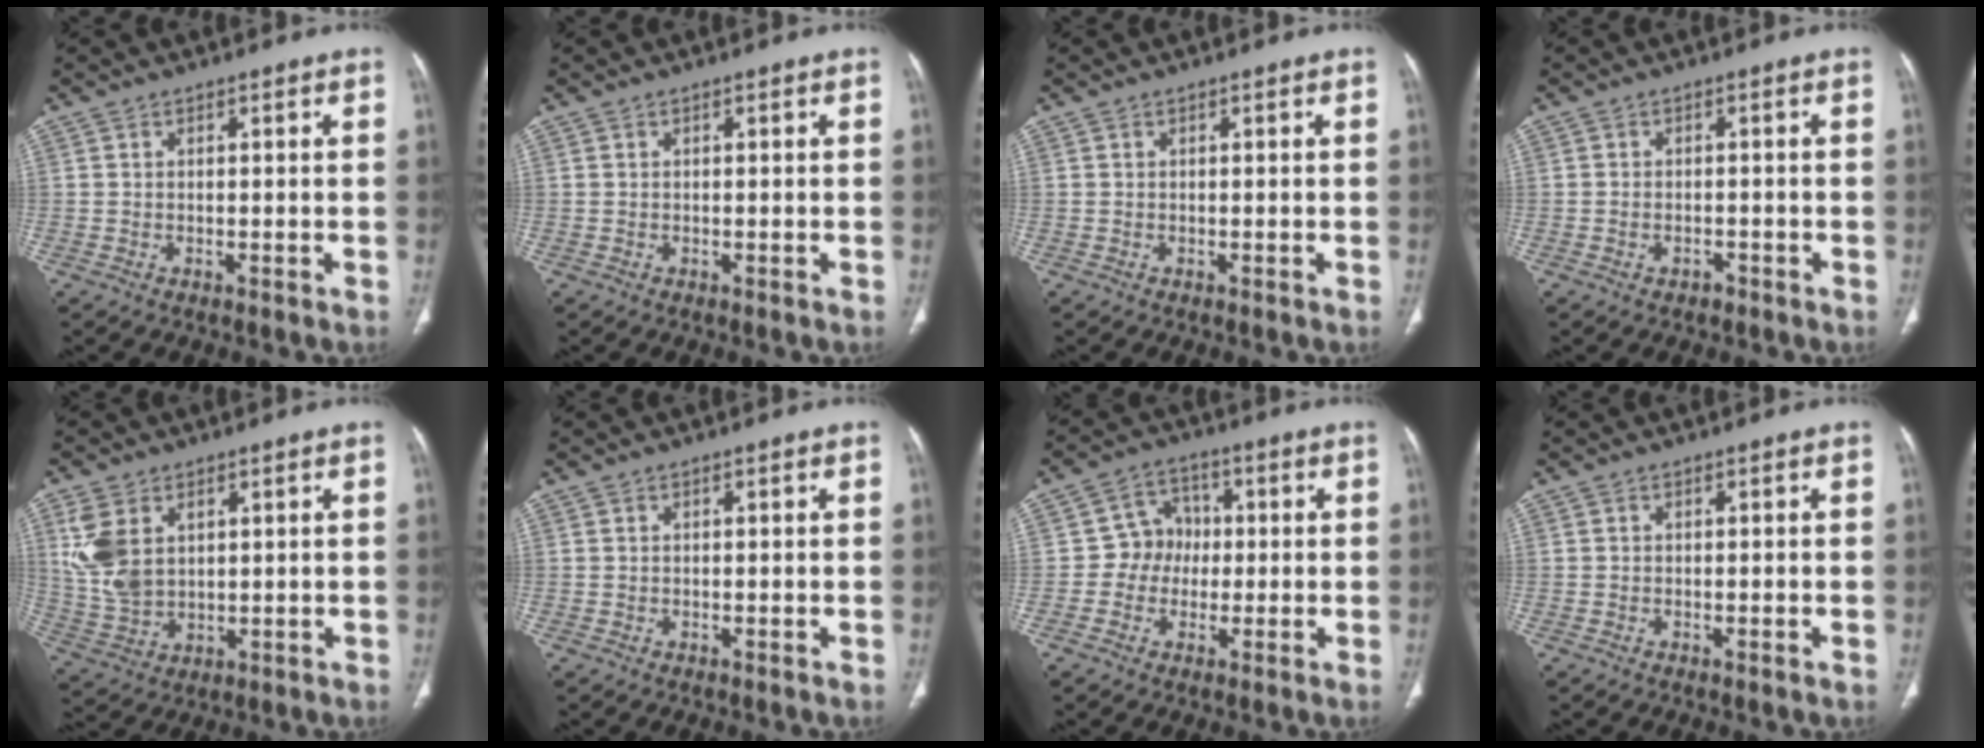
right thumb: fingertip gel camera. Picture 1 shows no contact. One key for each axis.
{"total": 0.0}
{"total": 0.0}
{"total": 1.5, "fx": -0.9, "fy": 1.0, "fz": 0.7, "tx": -0.016, "ty": 0.013, "tz": -0.009}
{"total": 10.0, "fx": 3.2, "fy": 6.5, "fz": 6.8, "tx": -0.143, "ty": -0.008, "tz": 0.078}
{"total": 0.0}
{"total": 6.6, "fx": -0.5, "fy": 6.1, "fz": 2.5, "tx": 0.000, "ty": 0.017, "tz": -0.020}
{"total": 0.7, "fx": -0.2, "fy": 0.1, "fz": 0.7, "tx": -0.012, "ty": -0.001, "tz": -0.001}